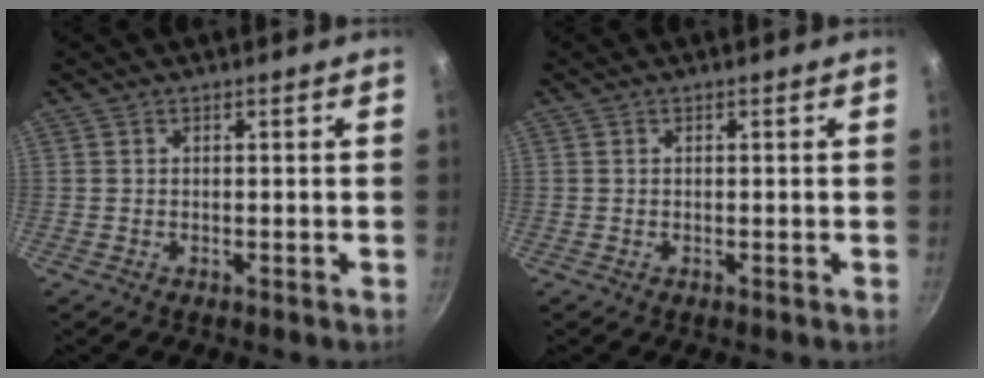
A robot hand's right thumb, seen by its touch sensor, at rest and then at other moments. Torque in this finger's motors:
{"motor_torque": [0.01, 0.00, 0.40, 0.15, 0.07]}